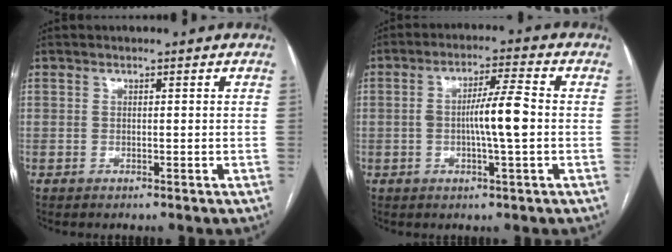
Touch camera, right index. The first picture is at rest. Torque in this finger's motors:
{"motor_torque": [1.18, 0.13, 0.25, 0.12]}